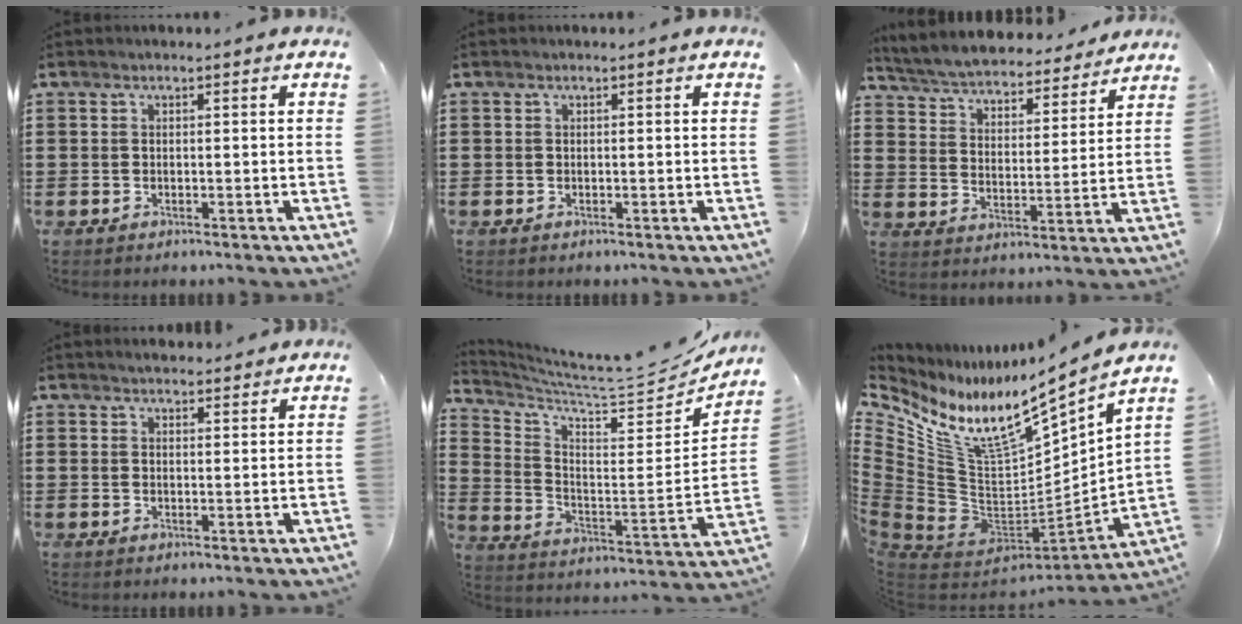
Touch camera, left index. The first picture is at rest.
{"total": 0.0}
{"total": 5.3, "force": [5.2, 0.1, 1.0], "torque": [-0.046, -0.040, 0.086]}
{"total": 1.8, "force": [1.8, 0.2, 0.0], "torque": [-0.004, 0.002, 0.035]}
{"total": 6.2, "force": [5.7, 0.7, 2.3], "torque": [-0.069, -0.058, 0.089]}
{"total": 12.0, "force": [6.7, 4.1, 9.0], "torque": [-0.182, -0.059, 0.105]}